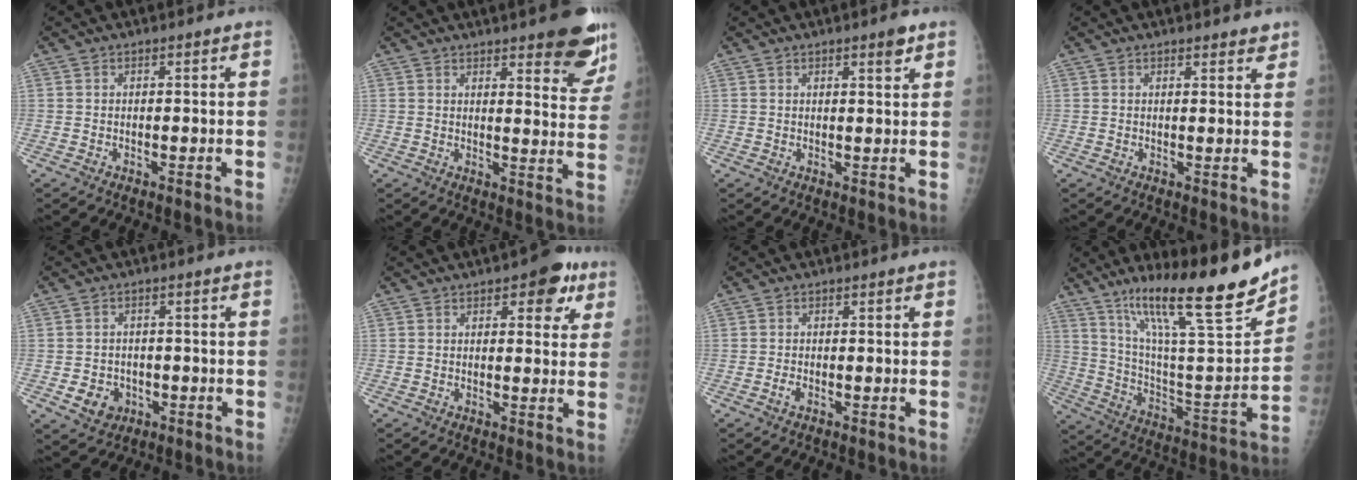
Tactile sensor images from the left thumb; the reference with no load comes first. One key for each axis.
{"total": 12.8, "fx": 9.1, "fy": 3.5, "fz": 8.3, "tx": -0.061, "ty": -0.053, "tz": 0.103}
{"total": 2.8, "fx": 1.8, "fy": 0.6, "fz": 2.0, "tx": -0.025, "ty": -0.011, "tz": 0.025}
{"total": 2.8, "fx": 2.4, "fy": 0.8, "fz": 1.1, "tx": 0.002, "ty": -0.010, "tz": 0.028}
{"total": 5.1, "fx": -1.6, "fy": 4.3, "fz": 2.1, "tx": -0.018, "ty": 0.006, "tz": -0.018}
{"total": 6.9, "fx": 3.3, "fy": 3.4, "fz": 4.9, "tx": -0.027, "ty": -0.008, "tz": 0.032}
{"total": 1.2, "fx": -0.6, "fy": 0.6, "fz": 0.9, "tx": -0.019, "ty": 0.000, "tz": -0.012}
{"total": 25.9, "fx": 17.8, "fy": 4.5, "fz": 18.3, "tx": -0.273, "ty": -0.072, "tz": 0.303}